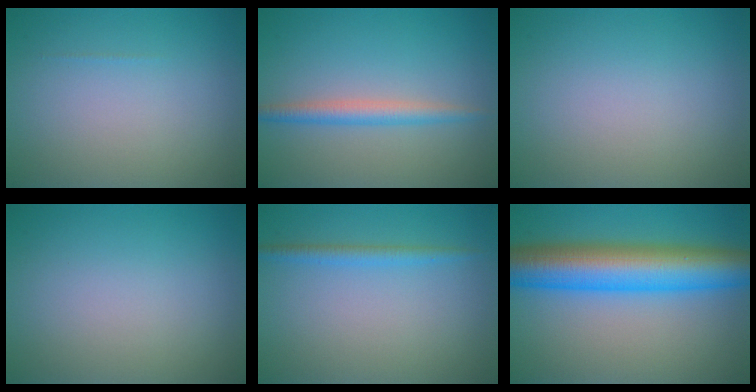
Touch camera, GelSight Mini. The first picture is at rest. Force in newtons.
{"total": 2.3, "press": 2.3, "slide": 0.1}
{"total": 0.0}
{"total": 0.0}
{"total": 1.6, "press": 1.6, "slide": 0.0}
{"total": 10.5, "press": 10.4, "slide": 0.2}